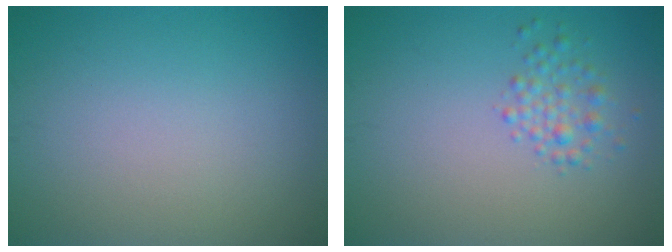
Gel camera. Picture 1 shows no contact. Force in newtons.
{"total": 1.9, "press": 1.9, "slide": 0.1}